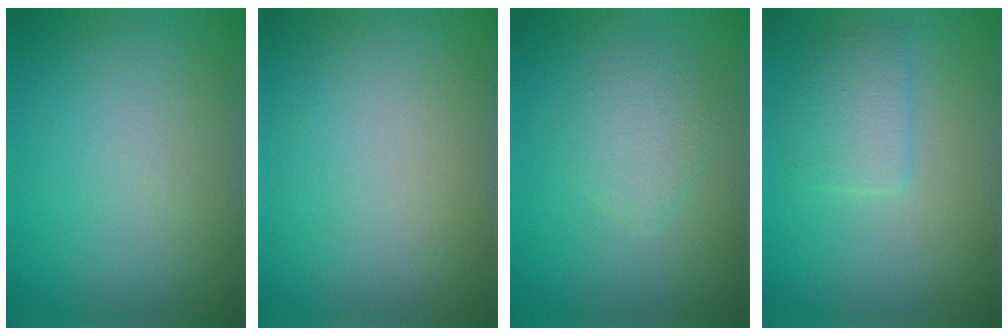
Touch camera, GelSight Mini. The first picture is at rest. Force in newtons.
{"total": 0.0}
{"total": 2.3, "press": 2.3, "slide": 0.1}
{"total": 2.4, "press": 2.3, "slide": 0.2}